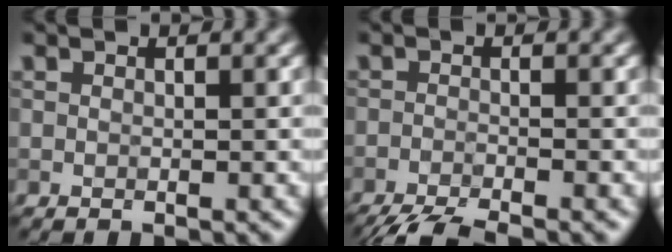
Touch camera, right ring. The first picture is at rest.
{"total": 6.4, "force": [-5.5, 1.0, 3.0], "torque": [-0.052, -0.024, -0.092]}